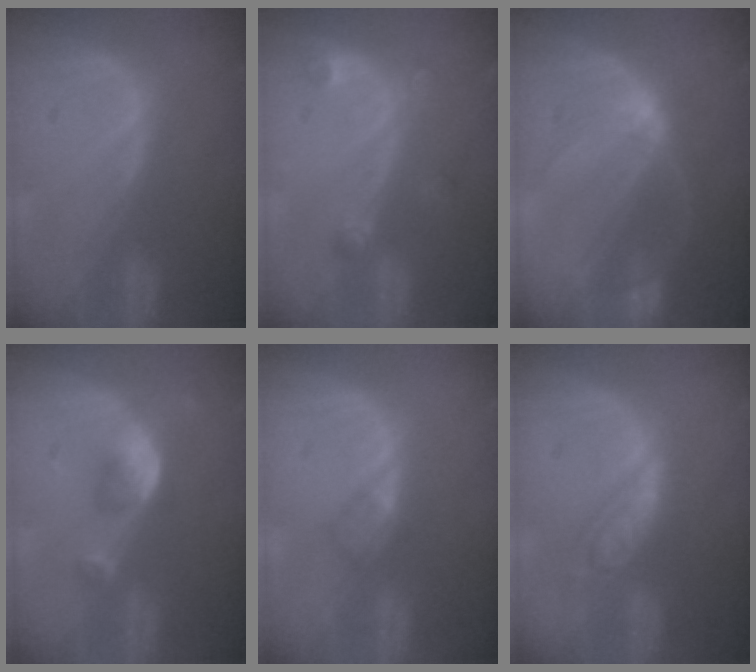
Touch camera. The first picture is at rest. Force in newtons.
{"total": 2.6, "press": 2.6, "slide": 0.3}
{"total": 6.8, "press": 6.0, "slide": 3.2}
{"total": 5.1, "press": 4.7, "slide": 2.1}
{"total": 2.0, "press": 2.0, "slide": 0.2}
{"total": 5.5, "press": 5.0, "slide": 2.4}